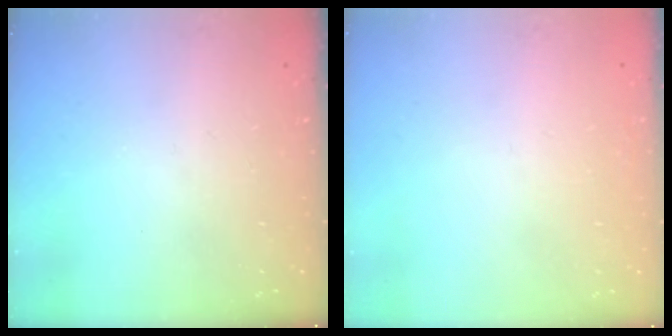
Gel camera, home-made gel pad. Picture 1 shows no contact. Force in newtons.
{"total": 0.8, "press": 0.8, "slide": 0.1}